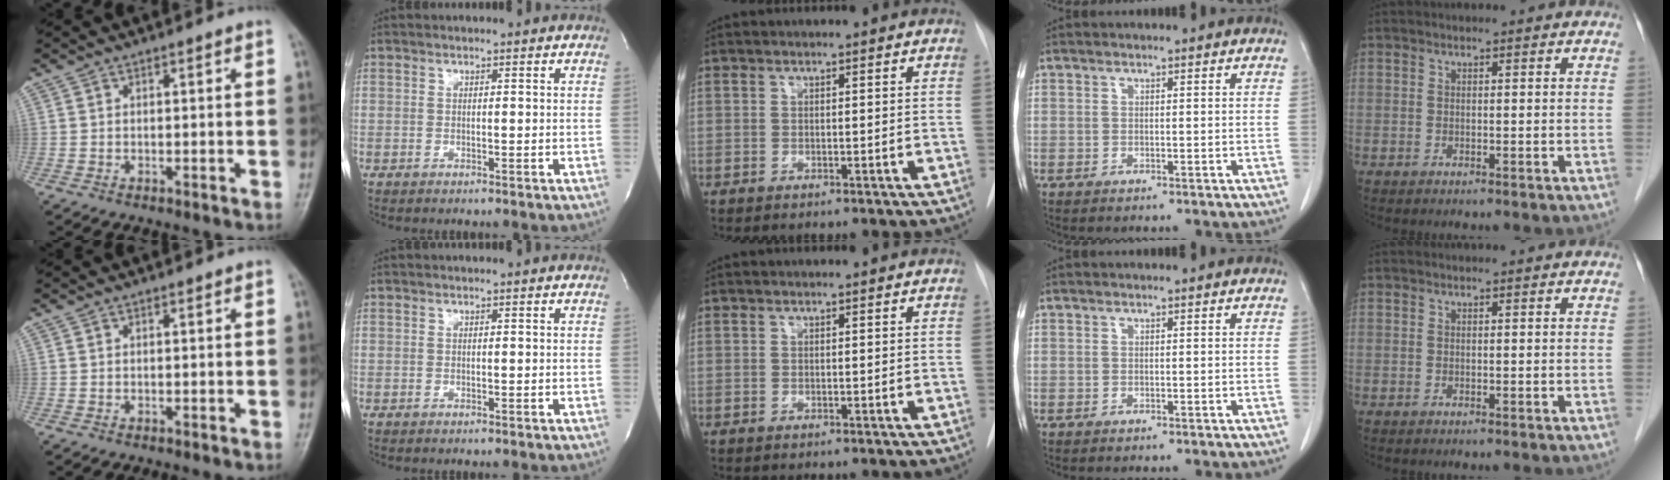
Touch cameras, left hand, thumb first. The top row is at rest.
{}